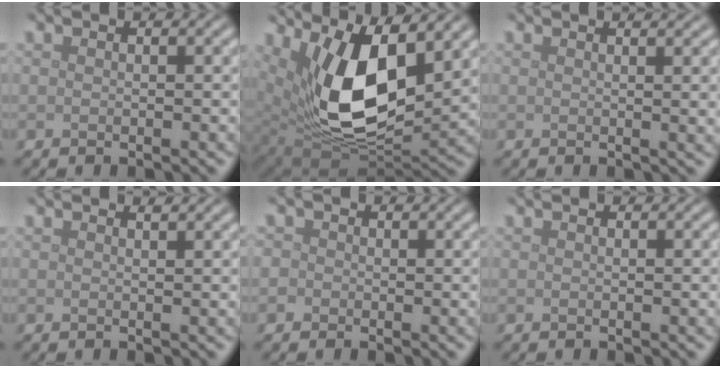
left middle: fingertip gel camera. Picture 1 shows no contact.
{"total": 11.8, "force": [3.8, 5.6, 9.7], "torque": [-0.168, -0.020, 0.077]}
{"total": 3.3, "force": [1.3, 1.2, 2.8], "torque": [-0.017, 0.008, 0.007]}
{"total": 0.7, "force": [0.6, 0.1, 0.3], "torque": [0.000, 0.002, 0.010]}
{"total": 1.6, "force": [0.3, 1.5, 0.5], "torque": [0.004, 0.005, -0.012]}
{"total": 0.6, "force": [0.0, 0.0, 0.6], "torque": [-0.007, 0.002, 0.001]}